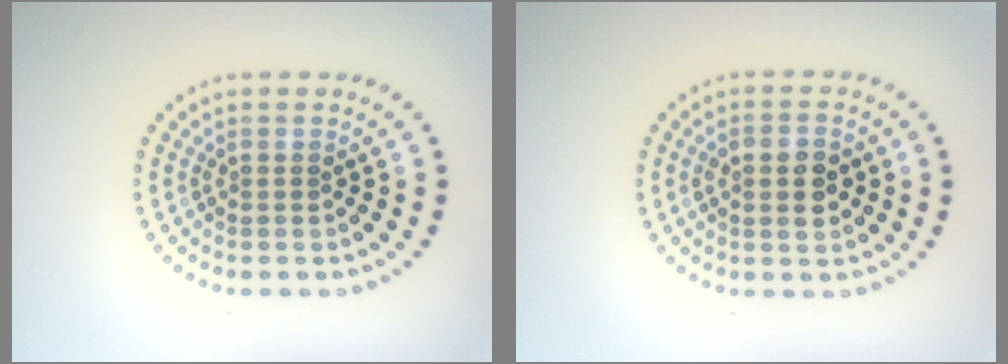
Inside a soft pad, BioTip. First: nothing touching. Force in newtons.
{"total": 2.8, "press": 2.8, "slide": 0.4}